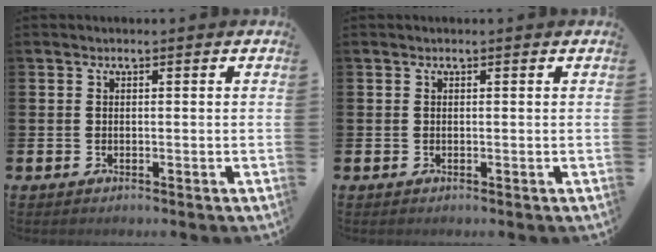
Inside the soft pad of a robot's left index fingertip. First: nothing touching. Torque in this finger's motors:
{"motor_torque": [-0.57, -0.07, -1.05, 0.02]}